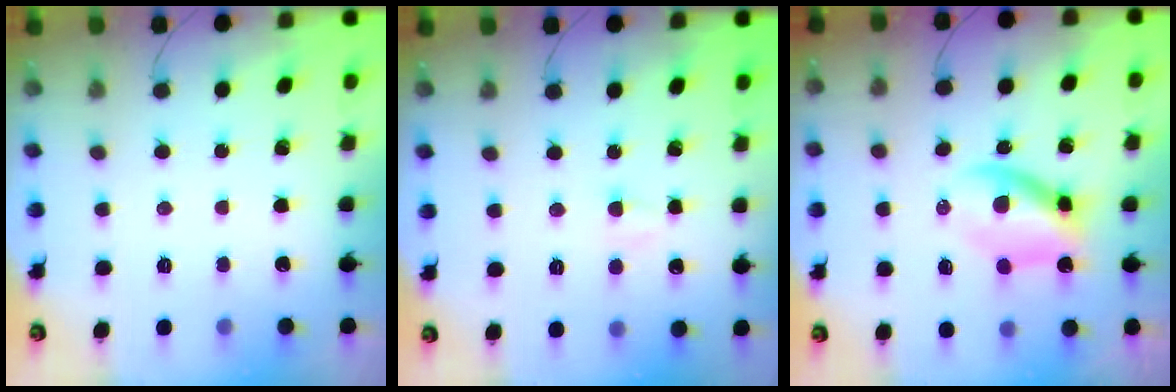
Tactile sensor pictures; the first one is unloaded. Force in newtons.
{"total": 2.4, "press": 2.2, "slide": 1.0}
{"total": 6.3, "press": 6.2, "slide": 0.7}